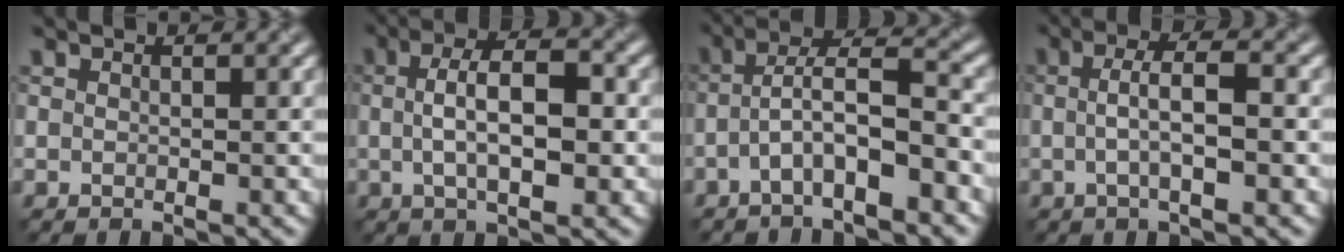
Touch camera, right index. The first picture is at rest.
{"total": 5.2, "force": [-0.3, 1.5, 4.9], "torque": [-0.083, 0.014, 0.003]}
{"total": 4.7, "force": [-2.5, 0.7, 3.9], "torque": [-0.077, 0.023, -0.038]}
{"total": 3.2, "force": [-0.7, 0.5, 3.1], "torque": [-0.057, 0.009, 0.001]}